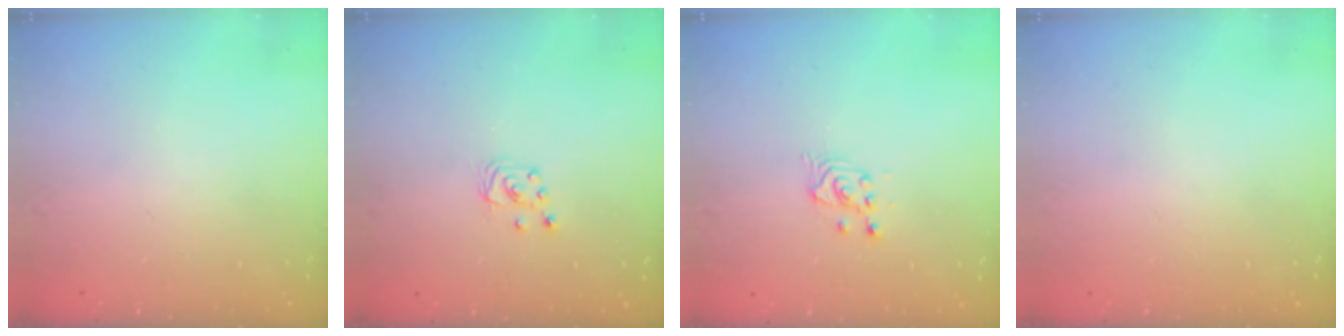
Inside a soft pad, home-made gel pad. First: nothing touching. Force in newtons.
{"total": 3.2, "press": 3.2, "slide": 0.2}
{"total": 2.6, "press": 2.6, "slide": 0.1}
{"total": 0.0}